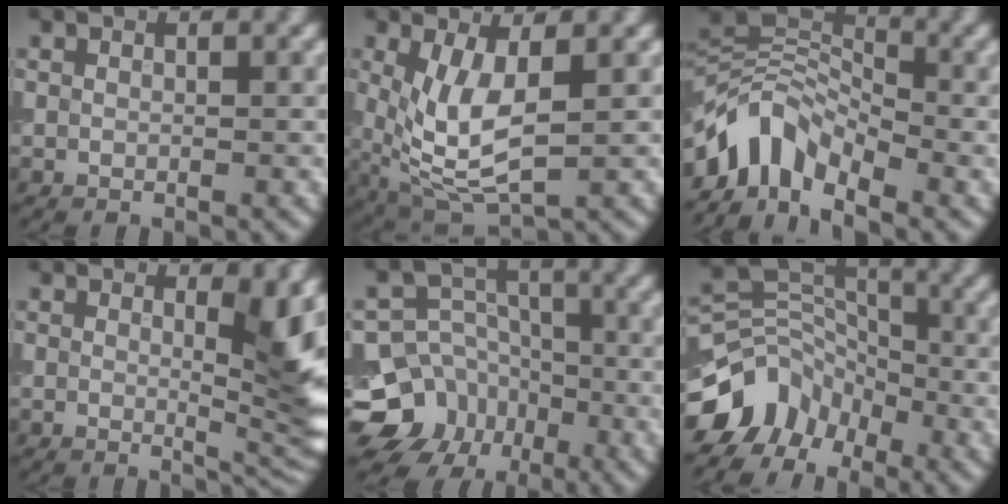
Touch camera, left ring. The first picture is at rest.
{"total": 6.2, "force": [0.4, 2.6, 5.7], "torque": [-0.130, -0.012, 0.012]}
{"total": 5.8, "force": [-3.6, 3.4, 3.1], "torque": [-0.042, 0.005, -0.080]}
{"total": 6.5, "force": [0.8, 2.3, 6.0], "torque": [-0.079, -0.007, 0.013]}
{"total": 10.7, "force": [-5.8, 8.8, 2.2], "torque": [-0.038, -0.013, -0.119]}
{"total": 6.7, "force": [-3.9, 4.7, 2.6], "torque": [-0.037, 0.004, -0.082]}